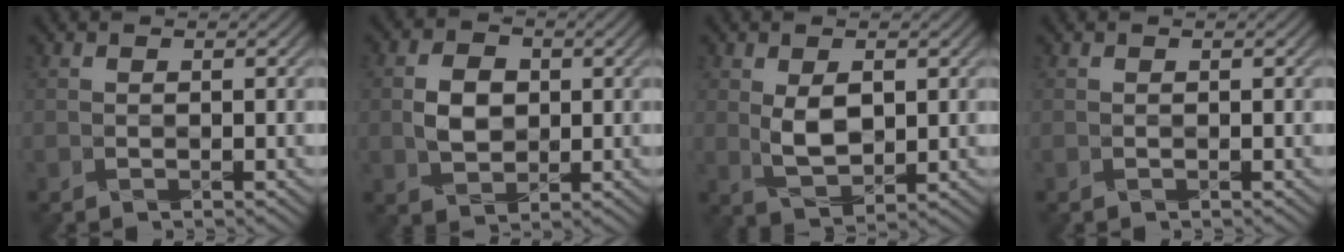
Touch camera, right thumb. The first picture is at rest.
{"total": 4.2, "force": [0.3, 3.3, 2.6], "torque": [-0.052, -0.003, 0.003]}
{"total": 4.5, "force": [0.8, 2.6, 3.6], "torque": [-0.077, -0.009, 0.027]}
{"total": 0.0}